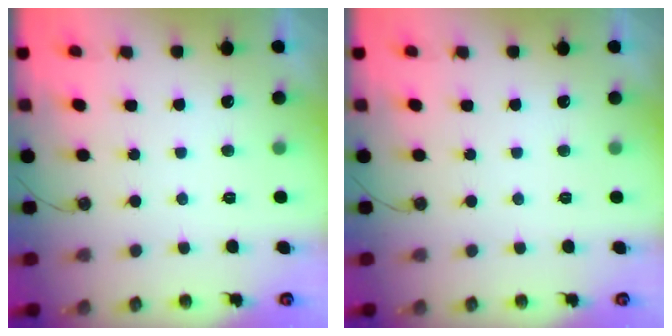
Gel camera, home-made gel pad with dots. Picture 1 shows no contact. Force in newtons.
{"total": 0.0}